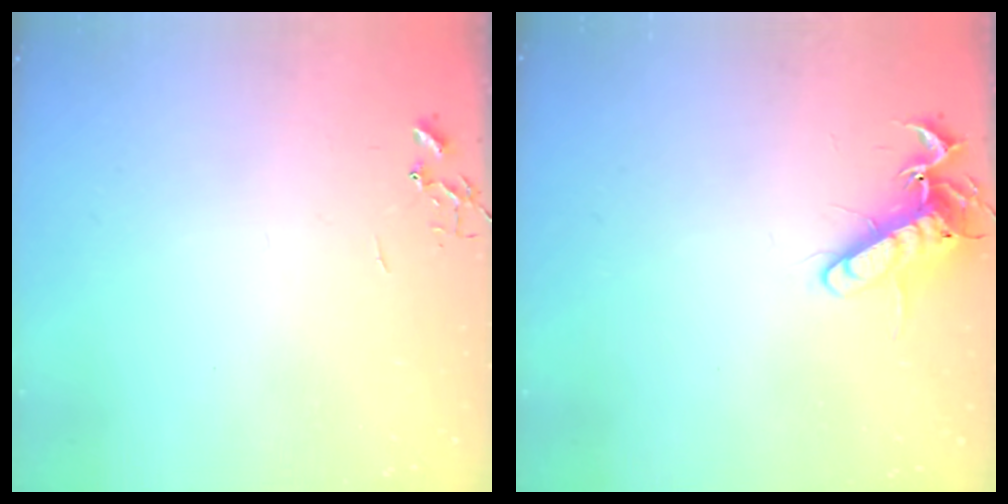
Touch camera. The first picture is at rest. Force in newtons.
{"total": 13.6, "press": 13.6, "slide": 1.4}